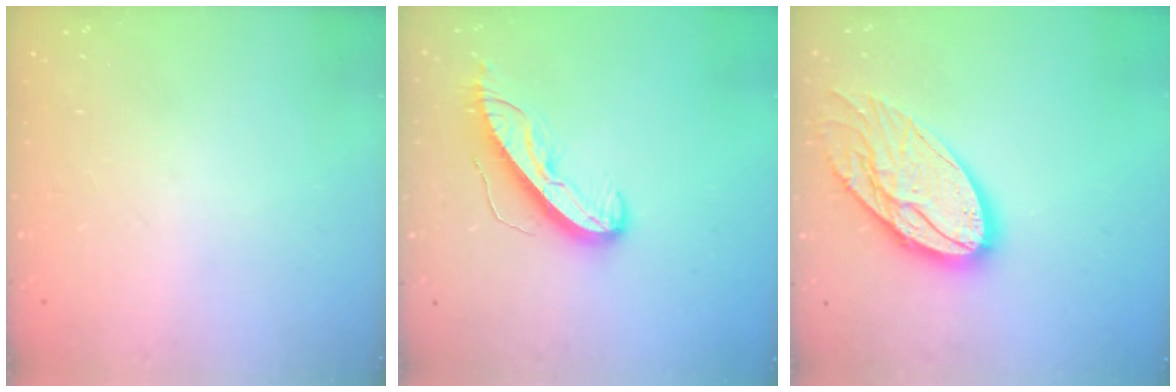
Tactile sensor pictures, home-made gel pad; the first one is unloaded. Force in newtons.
{"total": 9.7, "press": 9.6, "slide": 0.5}
{"total": 17.3, "press": 17.2, "slide": 1.8}